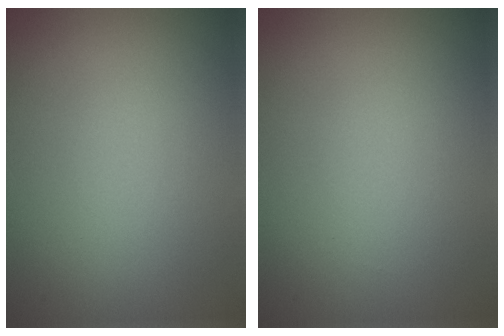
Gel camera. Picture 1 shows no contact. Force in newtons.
{"total": 0.0}